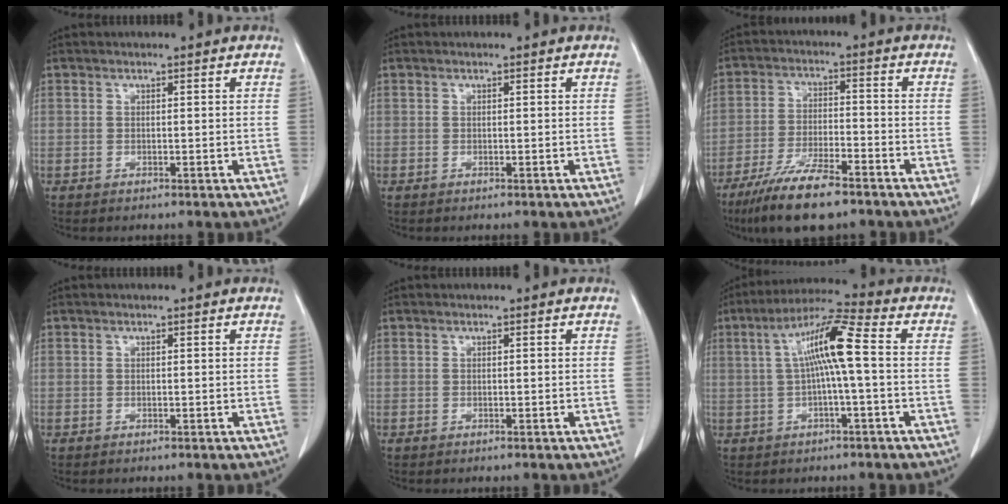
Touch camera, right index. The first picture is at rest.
{"total": 0.0}
{"total": 11.2, "force": [-8.2, 2.3, 7.2], "torque": [-0.135, -0.023, -0.146]}
{"total": 0.0}
{"total": 0.0}
{"total": 9.3, "force": [0.7, 0.3, 9.2], "torque": [-0.173, 0.026, 0.011]}